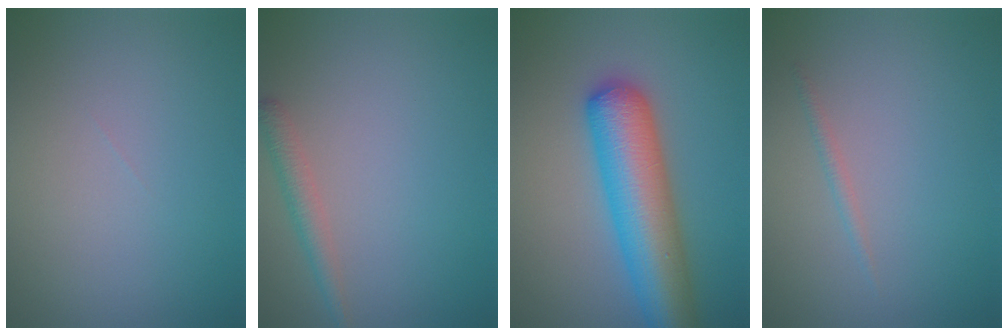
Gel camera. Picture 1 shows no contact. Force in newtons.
{"total": 1.7, "press": 1.7, "slide": 0.1}
{"total": 8.2, "press": 8.1, "slide": 0.3}
{"total": 0.7, "press": 0.7, "slide": 0.1}